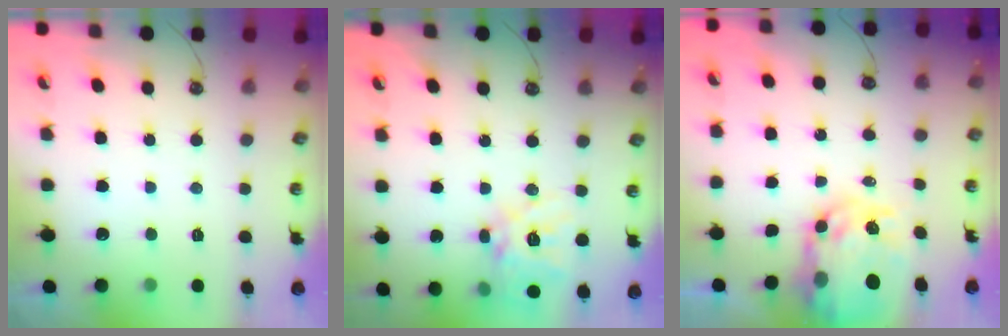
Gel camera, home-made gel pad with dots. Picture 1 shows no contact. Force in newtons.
{"total": 16.3, "press": 16.2, "slide": 2.2}
{"total": 11.8, "press": 11.8, "slide": 0.9}